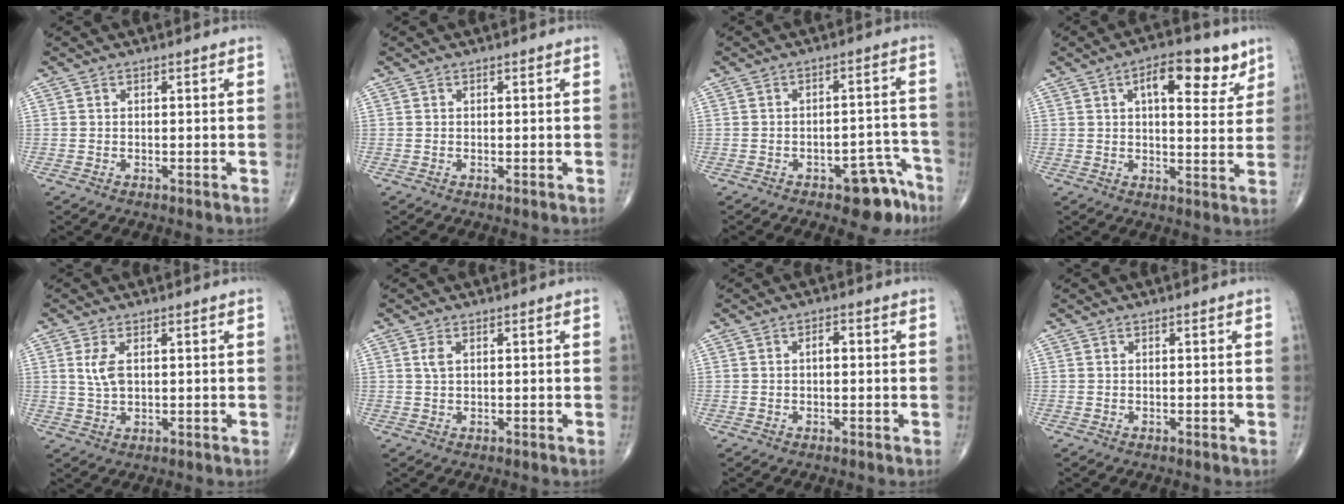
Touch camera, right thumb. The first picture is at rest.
{"total": 0.0}
{"total": 8.1, "force": [-5.3, 3.6, 5.0], "torque": [-0.030, 0.045, -0.067]}
{"total": 11.3, "force": [5.5, 4.9, 8.5], "torque": [-0.092, -0.020, 0.075]}
{"total": 4.2, "force": [1.1, 2.1, 3.5], "torque": [-0.074, -0.003, 0.026]}
{"total": 1.8, "force": [0.6, 0.9, 1.4], "torque": [-0.034, 0.006, 0.015]}
{"total": 2.1, "force": [0.2, 1.1, 1.8], "torque": [-0.028, 0.008, 0.001]}
{"total": 0.0}